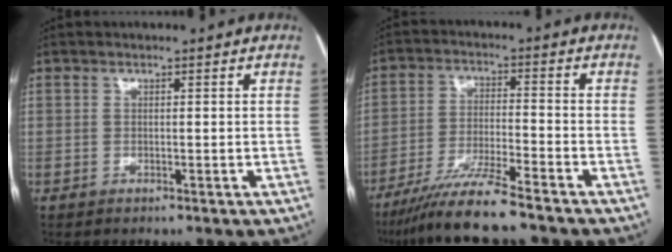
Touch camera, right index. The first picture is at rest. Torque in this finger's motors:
{"motor_torque": [1.06, -1.08, 0.48, 0.17]}